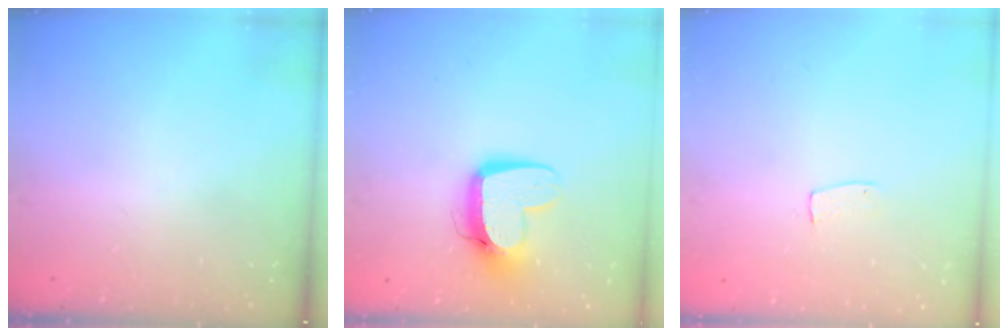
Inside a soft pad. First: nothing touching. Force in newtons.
{"total": 12.4, "press": 12.3, "slide": 1.2}
{"total": 3.7, "press": 3.7, "slide": 0.2}